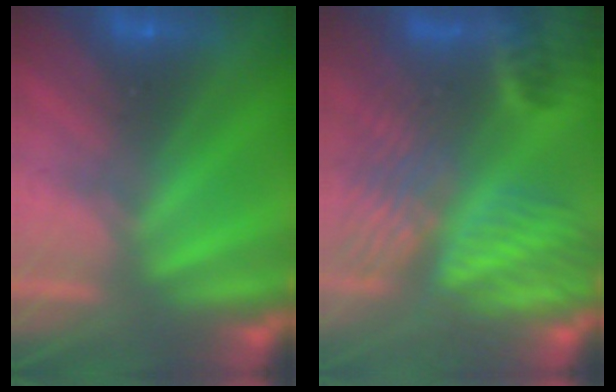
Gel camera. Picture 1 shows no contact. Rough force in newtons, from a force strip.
{"total": 7.9}